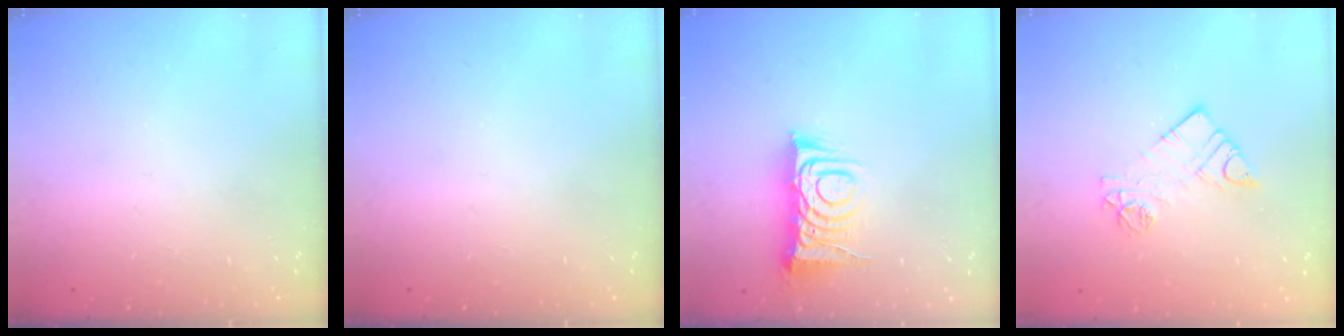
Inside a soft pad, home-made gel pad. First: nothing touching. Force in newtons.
{"total": 0.0}
{"total": 9.8, "press": 9.8, "slide": 1.1}
{"total": 9.4, "press": 9.4, "slide": 0.7}